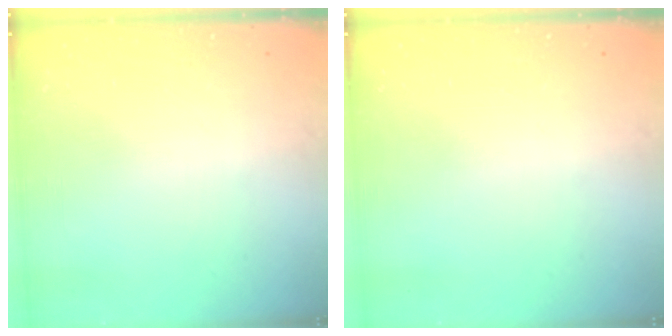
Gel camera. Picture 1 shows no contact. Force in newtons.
{"total": 0.0}